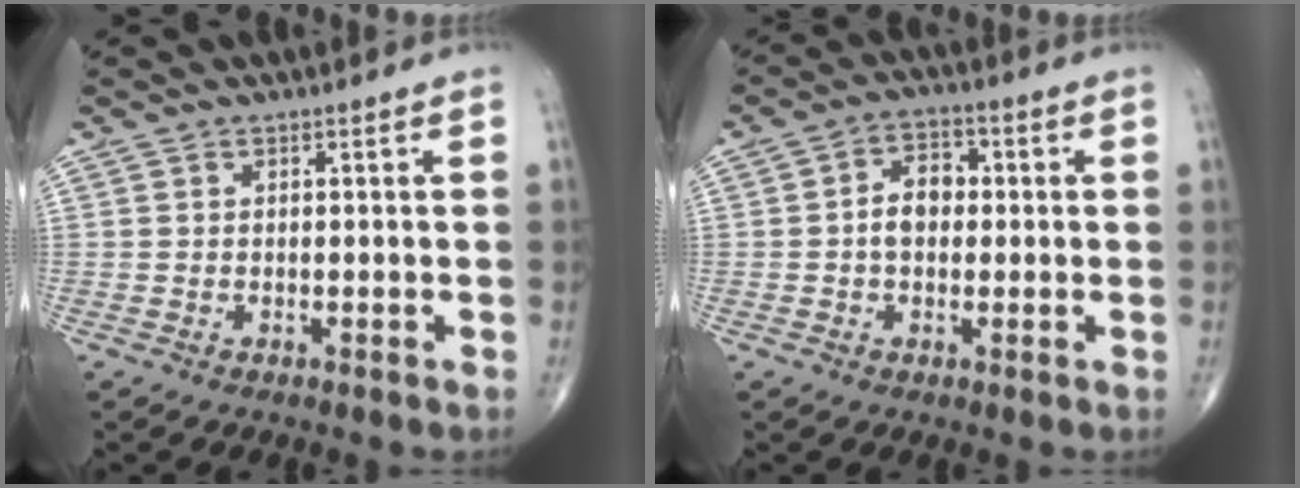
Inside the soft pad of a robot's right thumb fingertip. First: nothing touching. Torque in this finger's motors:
{"motor_torque": [-0.17, 0.32, 0.36, 0.22, 0.06]}